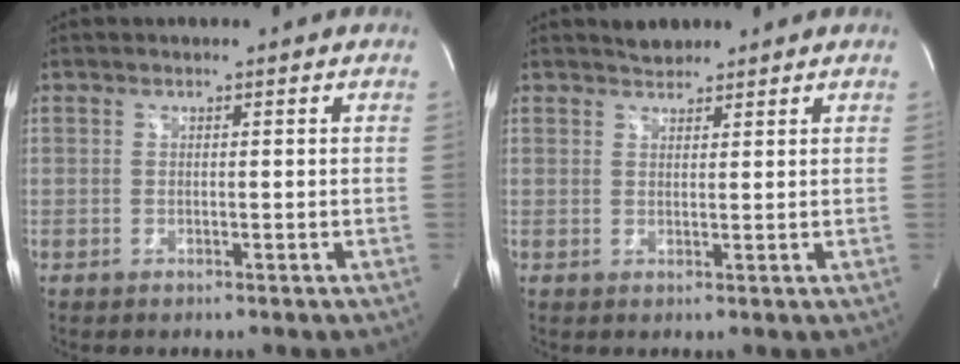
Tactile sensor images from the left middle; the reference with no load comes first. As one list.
[{"total": 2.2, "force": [2.0, 0.8, 0.3], "torque": [-0.011, 0.008, 0.035]}]